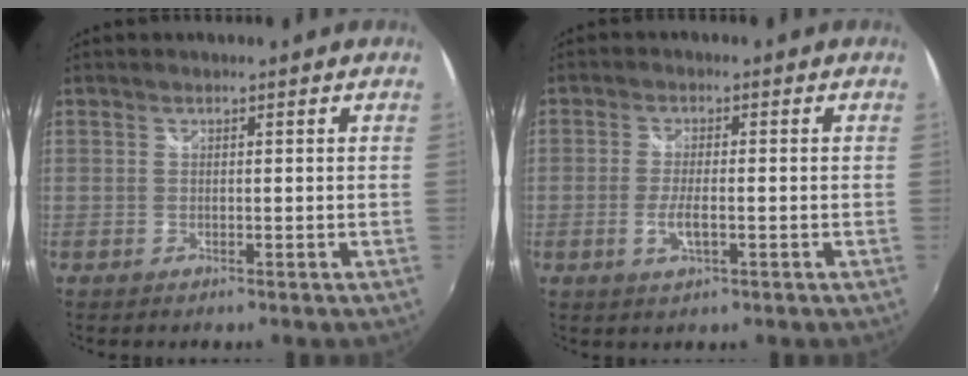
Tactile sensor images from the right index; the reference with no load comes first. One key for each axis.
{"total": 4.1, "fx": -1.3, "fy": 1.1, "fz": 3.7, "tx": -0.077, "ty": -0.006, "tz": -0.024}